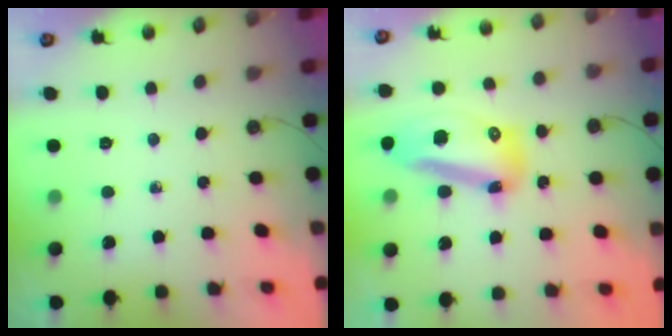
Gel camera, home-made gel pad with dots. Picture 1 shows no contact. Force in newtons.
{"total": 15.0, "press": 14.9, "slide": 1.7}